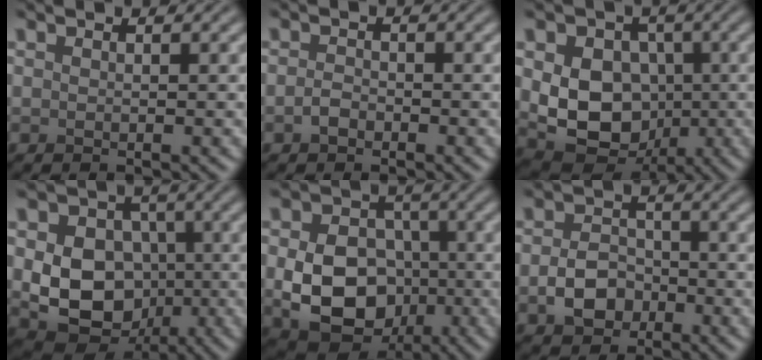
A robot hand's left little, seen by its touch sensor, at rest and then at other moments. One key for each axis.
{"total": 1.2, "fx": -0.6, "fy": 0.8, "fz": 0.7, "tx": -0.015, "ty": 0.001, "tz": -0.015}
{"total": 9.2, "fx": -0.2, "fy": 7.1, "fz": 5.8, "tx": -0.085, "ty": -0.011, "tz": -0.007}
{"total": 9.7, "fx": -0.9, "fy": 7.7, "fz": 5.9, "tx": -0.082, "ty": -0.015, "tz": -0.026}
{"total": 9.7, "fx": -1.9, "fy": 7.5, "fz": 5.9, "tx": -0.110, "ty": -0.020, "tz": -0.032}
{"total": 3.5, "fx": -1.3, "fy": 2.6, "fz": 1.9, "tx": -0.031, "ty": 0.003, "tz": -0.028}